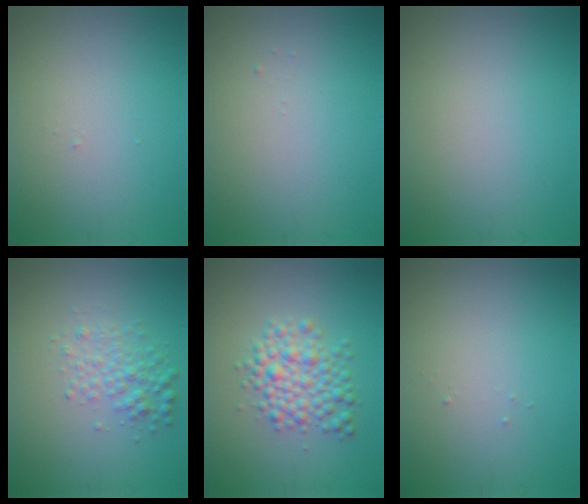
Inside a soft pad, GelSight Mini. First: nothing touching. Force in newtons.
{"total": 0.0}
{"total": 0.0}
{"total": 2.5, "press": 2.5, "slide": 0.0}
{"total": 4.1, "press": 4.1, "slide": 0.1}
{"total": 0.0}